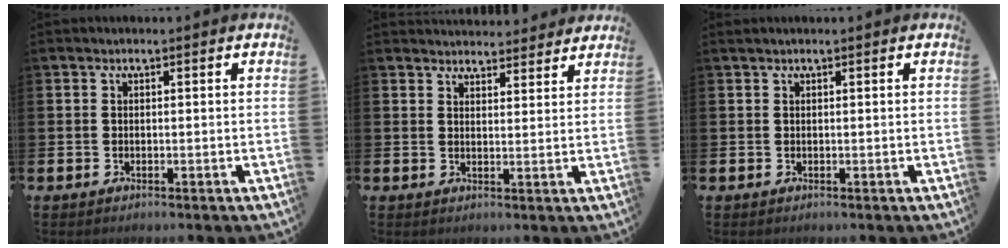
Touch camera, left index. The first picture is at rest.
{"total": 3.7, "force": [3.6, 0.7, -0.2], "torque": [0.005, -0.023, 0.065]}
{"total": 0.0}